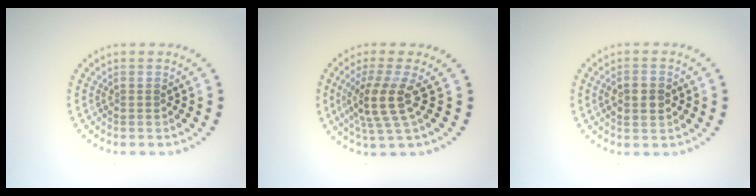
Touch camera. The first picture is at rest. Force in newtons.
{"total": 3.9, "press": 2.9, "slide": 2.6}
{"total": 2.1, "press": 2.1, "slide": 0.3}